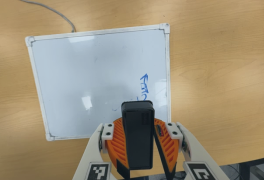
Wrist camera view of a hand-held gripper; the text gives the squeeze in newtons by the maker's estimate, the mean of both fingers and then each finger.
{"total": 9.9, "left": 10.3, "right": 9.6}